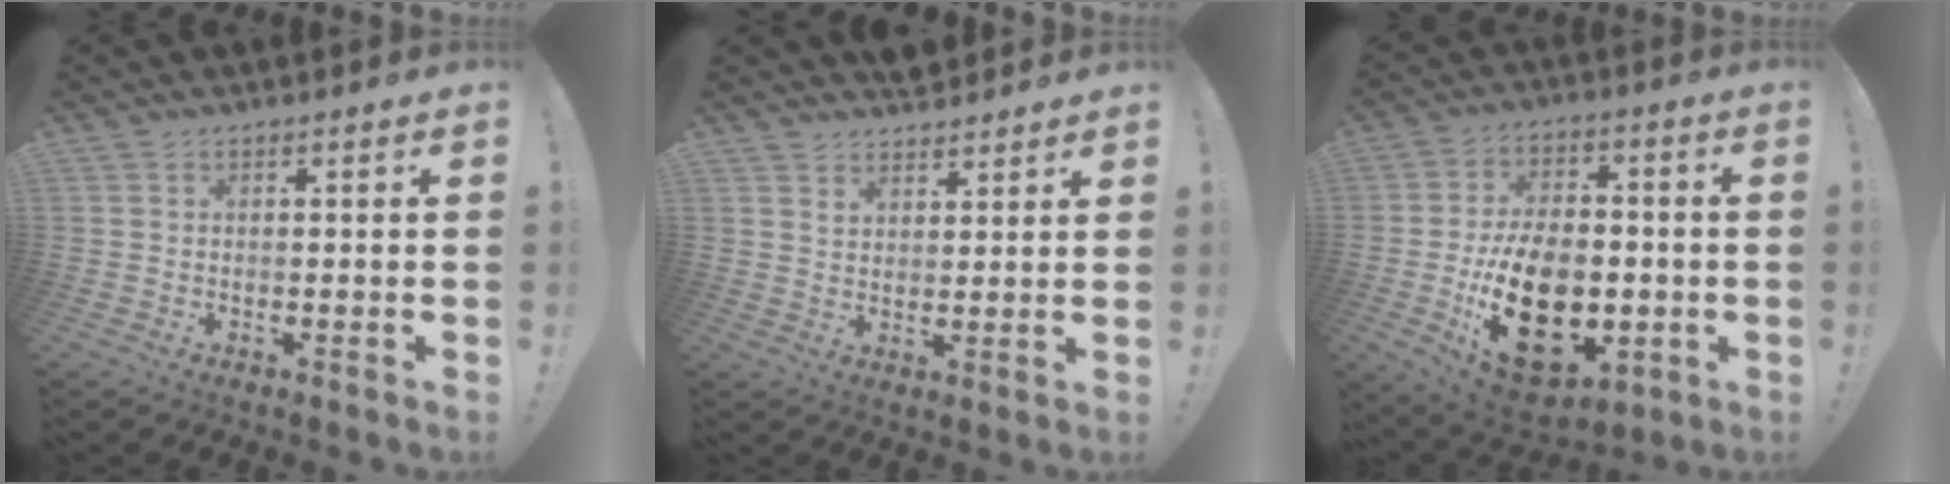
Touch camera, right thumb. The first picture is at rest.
{"total": 4.5, "force": [4.0, 1.9, 0.1], "torque": [0.006, -0.029, 0.074]}
{"total": 23.5, "force": [-6.0, 15.1, 16.9], "torque": [-0.289, 0.028, -0.080]}